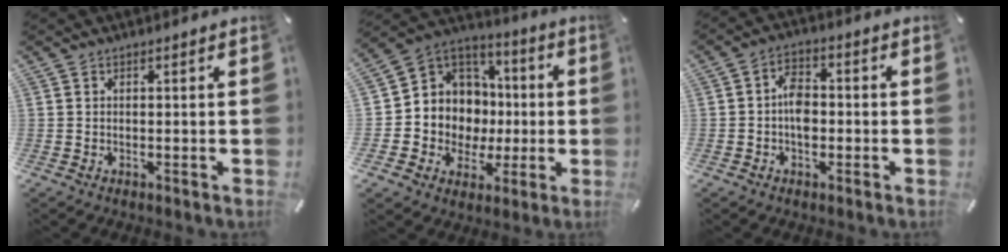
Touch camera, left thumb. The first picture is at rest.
{"total": 10.9, "force": [-0.2, 10.8, 0.8], "torque": [-0.026, -0.027, 0.014]}
{"total": 5.4, "force": [-1.0, 3.5, 4.0], "torque": [-0.076, 0.011, -0.018]}